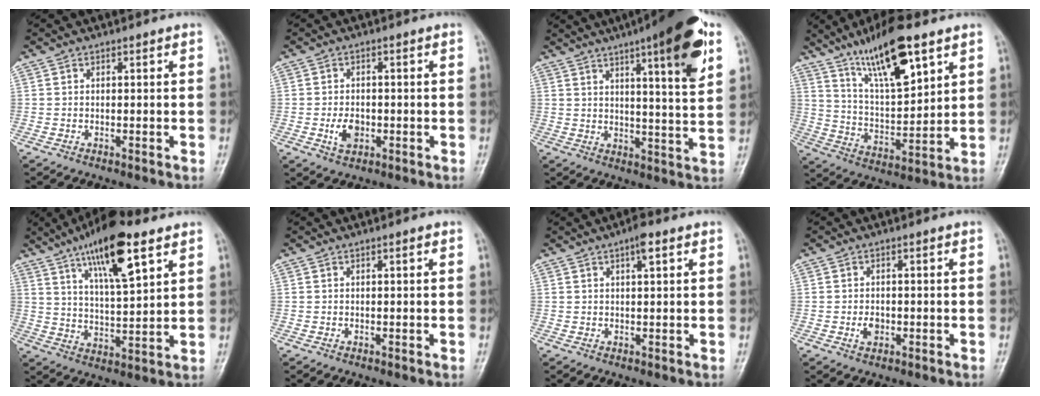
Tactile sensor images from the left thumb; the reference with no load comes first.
{"total": 4.1, "force": [-1.0, 2.8, 2.8], "torque": [-0.043, 0.001, -0.015]}
{"total": 16.8, "force": [8.5, 2.8, 14.2], "torque": [-0.185, -0.029, 0.117]}
{"total": 15.6, "force": [9.6, 4.4, 11.5], "torque": [-0.181, -0.047, 0.179]}
{"total": 15.4, "force": [8.7, 4.2, 12.0], "torque": [-0.184, -0.032, 0.149]}
{"total": 0.7, "force": [0.3, 0.1, 0.6], "torque": [-0.011, 0.001, 0.003]}
{"total": 3.2, "force": [1.6, 0.8, 2.7], "torque": [-0.041, 0.001, 0.024]}
{"total": 2.4, "force": [-0.6, 1.8, 1.5], "torque": [-0.020, 0.002, -0.008]}